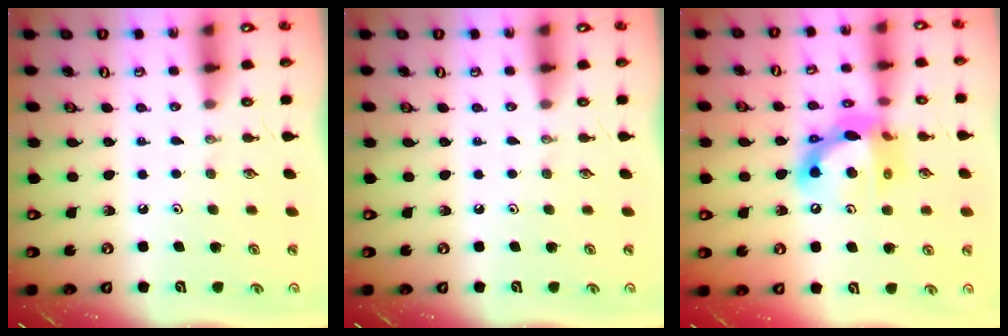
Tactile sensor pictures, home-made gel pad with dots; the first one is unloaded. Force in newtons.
{"total": 0.0}
{"total": 14.9, "press": 14.8, "slide": 1.3}